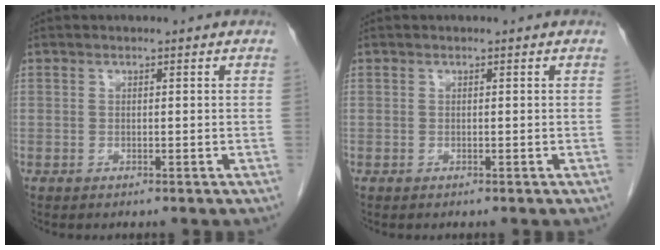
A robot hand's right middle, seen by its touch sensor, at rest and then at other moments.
{"total": 0.0}